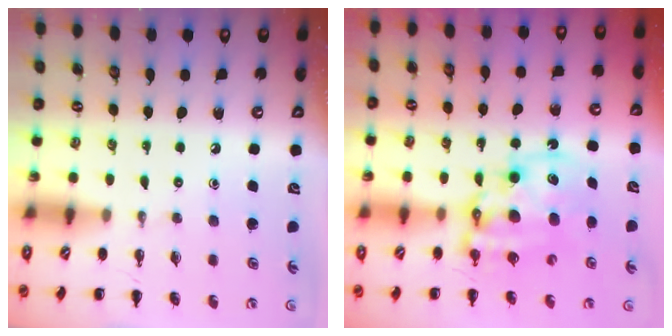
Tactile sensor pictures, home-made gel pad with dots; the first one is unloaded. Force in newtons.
{"total": 11.0, "press": 10.6, "slide": 2.8}